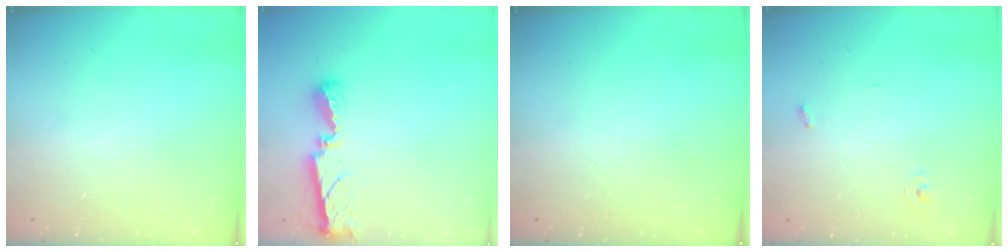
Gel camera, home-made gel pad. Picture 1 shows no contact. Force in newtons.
{"total": 8.7, "press": 8.7, "slide": 0.4}
{"total": 0.0}
{"total": 2.4, "press": 2.4, "slide": 0.2}